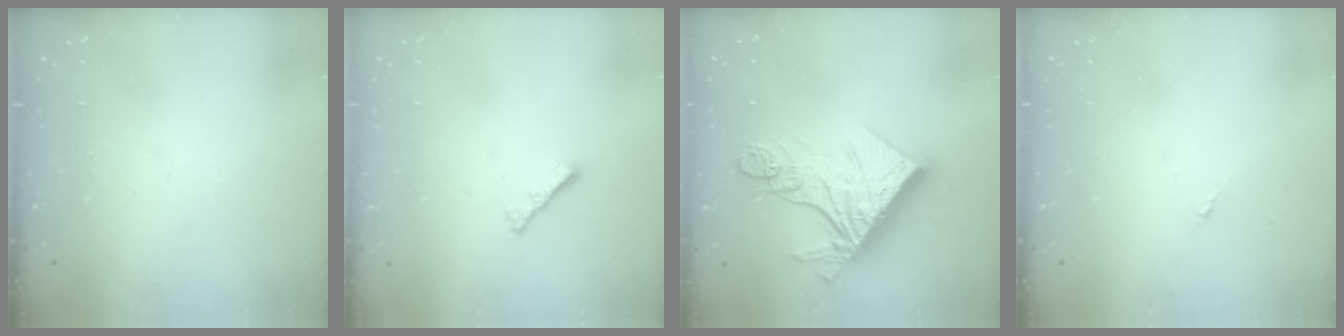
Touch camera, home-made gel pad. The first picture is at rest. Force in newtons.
{"total": 2.4, "press": 2.3, "slide": 0.6}
{"total": 19.7, "press": 19.6, "slide": 2.0}
{"total": 0.0}